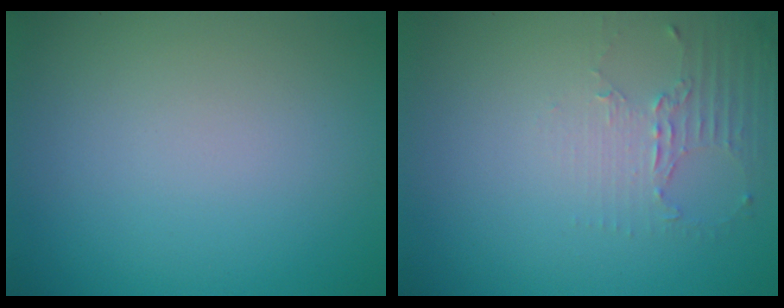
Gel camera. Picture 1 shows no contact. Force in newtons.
{"total": 2.0, "press": 1.5, "slide": 1.4}